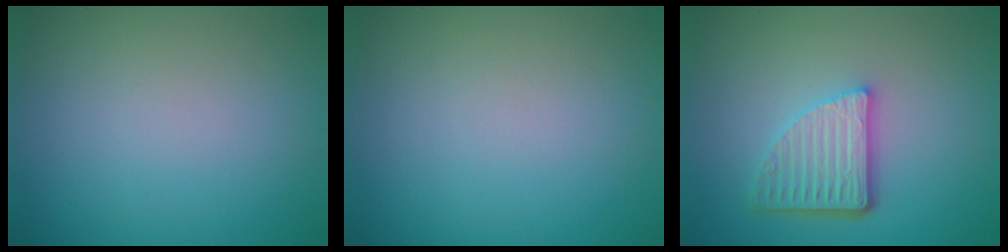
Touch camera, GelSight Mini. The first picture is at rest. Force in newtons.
{"total": 0.0}
{"total": 4.8, "press": 3.5, "slide": 3.3}